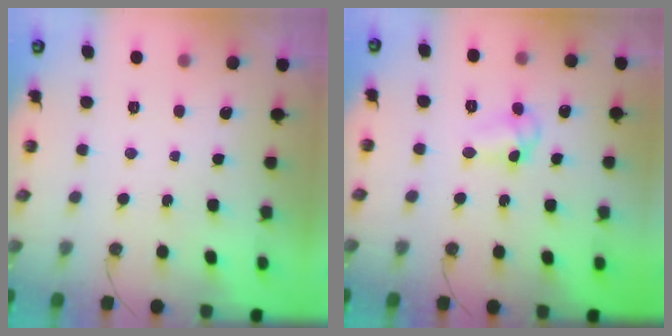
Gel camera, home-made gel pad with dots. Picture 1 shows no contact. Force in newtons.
{"total": 7.0, "press": 7.0, "slide": 0.6}